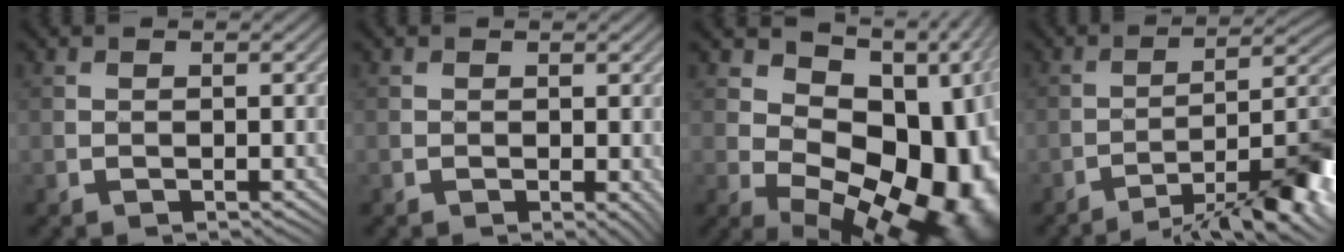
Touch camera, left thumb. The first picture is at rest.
{"total": 1.5, "force": [-0.2, 0.8, 1.2], "torque": [-0.013, -0.008, 0.002]}
{"total": 17.3, "force": [1.2, 10.7, 13.5], "torque": [-0.134, -0.017, 0.051]}
{"total": 11.8, "force": [-6.8, 3.0, 9.2], "torque": [-0.121, 0.009, -0.102]}